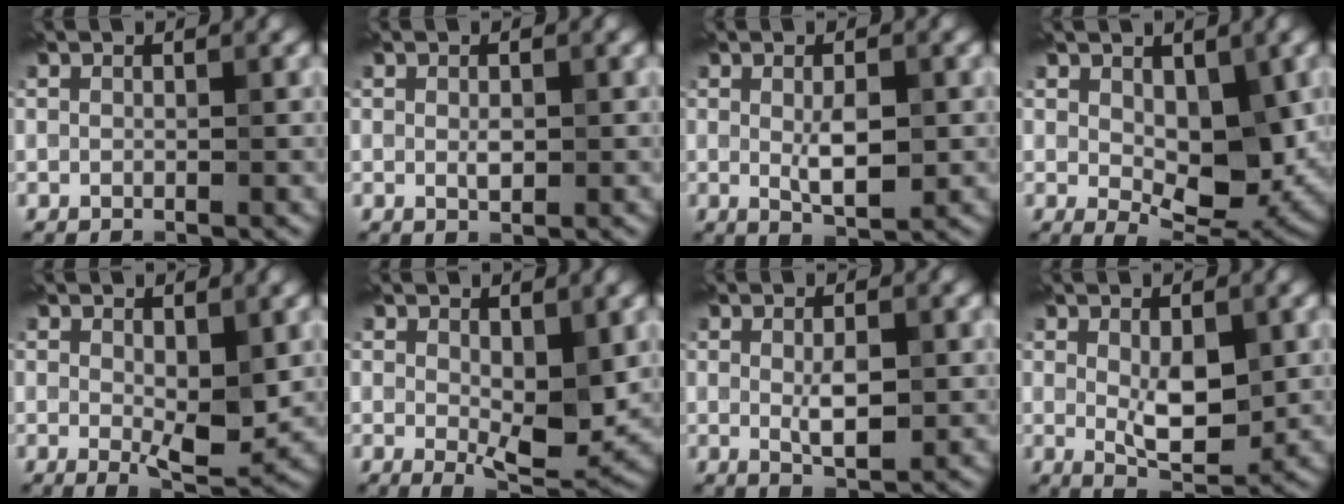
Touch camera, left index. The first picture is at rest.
{"total": 1.2, "force": [-0.1, 0.6, 1.0], "torque": [-0.020, -0.004, 0.001]}
{"total": 3.5, "force": [-0.1, 1.4, 3.2], "torque": [-0.061, -0.006, 0.003]}
{"total": 6.8, "force": [1.0, 3.8, 5.6], "torque": [-0.095, -0.018, 0.024]}
{"total": 3.8, "force": [0.2, 1.5, 3.5], "torque": [-0.058, -0.011, 0.009]}
{"total": 4.8, "force": [0.4, 2.2, 4.3], "torque": [-0.075, -0.015, 0.013]}
{"total": 2.9, "force": [-0.1, 1.2, 2.7], "torque": [-0.052, -0.007, 0.003]}
{"total": 4.8, "force": [0.3, 2.3, 4.2], "torque": [-0.077, -0.009, 0.012]}